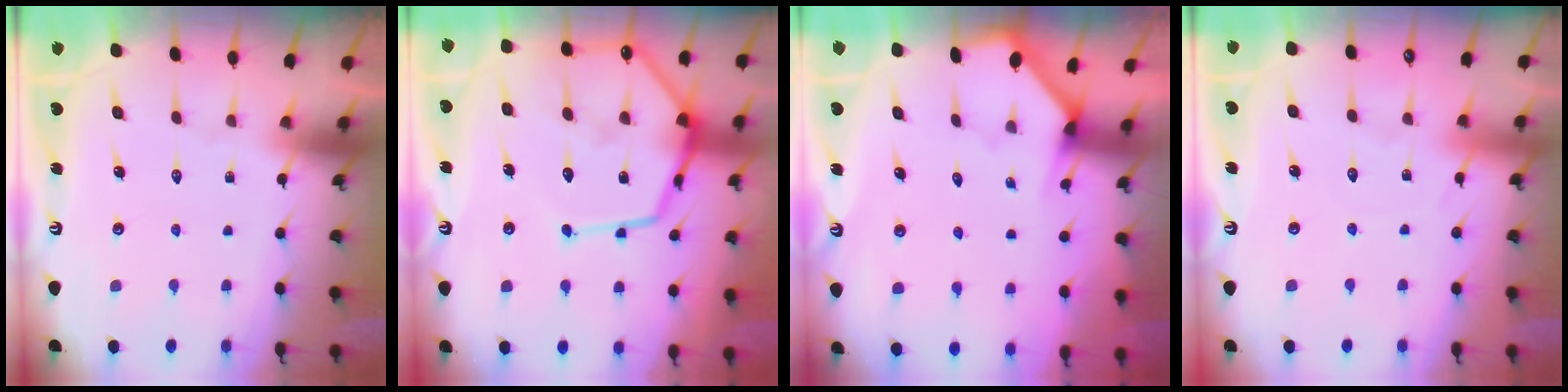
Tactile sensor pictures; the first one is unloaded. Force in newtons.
{"total": 17.4, "press": 17.3, "slide": 1.6}
{"total": 2.4, "press": 2.3, "slide": 0.3}
{"total": 3.2, "press": 3.2, "slide": 0.3}